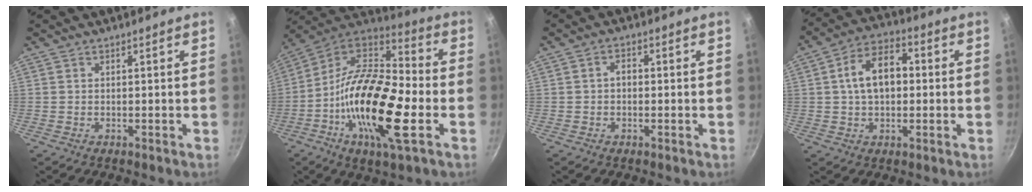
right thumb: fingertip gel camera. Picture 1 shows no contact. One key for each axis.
{"total": 24.0, "fx": -6.1, "fy": 9.2, "fz": 21.3, "tx": -0.381, "ty": 0.030, "tz": -0.131}
{"total": 2.1, "fx": 0.0, "fy": 1.5, "fz": 1.4, "tx": -0.018, "ty": 0.008, "tz": -0.003}
{"total": 11.0, "fx": 1.0, "fy": 7.0, "fz": 8.4, "tx": -0.110, "ty": 0.026, "tz": 0.005}